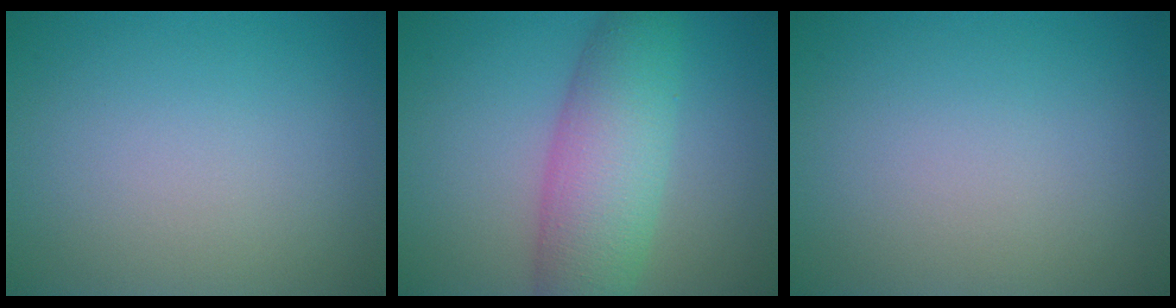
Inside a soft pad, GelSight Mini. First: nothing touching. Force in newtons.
{"total": 6.9, "press": 6.9, "slide": 0.2}
{"total": 0.0}